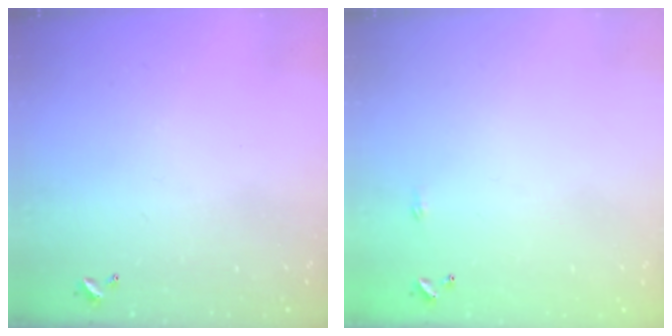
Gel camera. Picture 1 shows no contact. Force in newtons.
{"total": 2.2, "press": 2.1, "slide": 0.4}